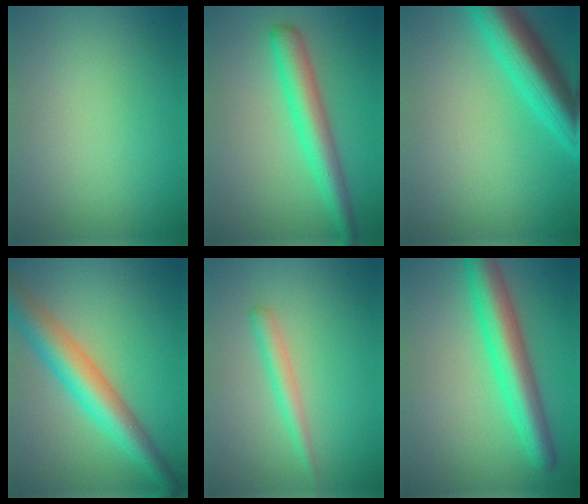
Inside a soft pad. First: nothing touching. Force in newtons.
{"total": 4.7, "press": 4.7, "slide": 0.2}
{"total": 7.3, "press": 7.3, "slide": 0.3}
{"total": 7.0, "press": 7.0, "slide": 0.0}
{"total": 2.0, "press": 2.0, "slide": 0.0}
{"total": 6.5, "press": 6.5, "slide": 0.3}